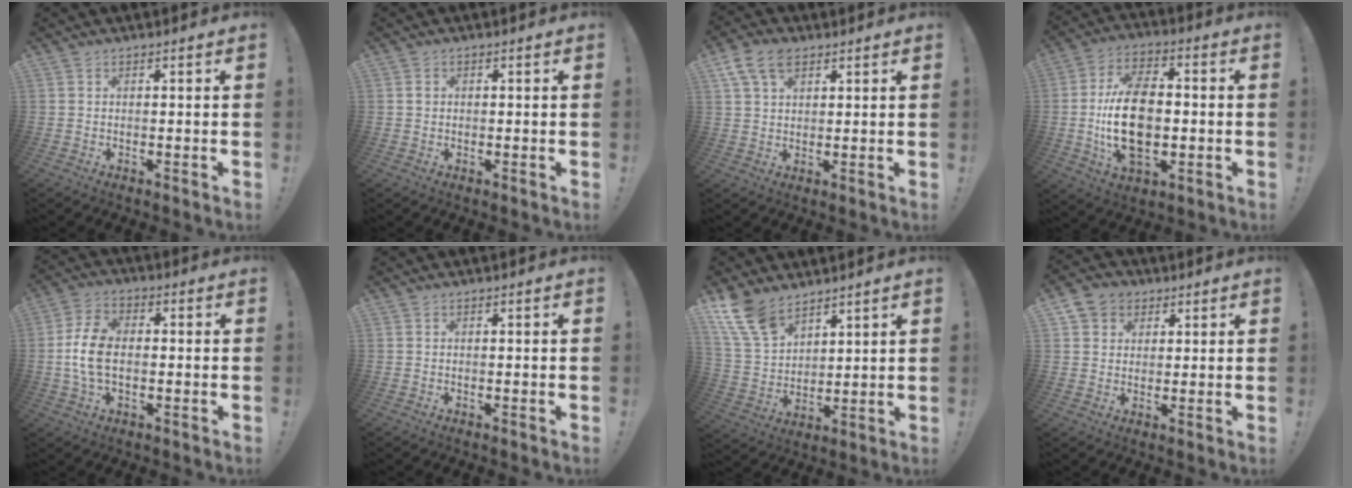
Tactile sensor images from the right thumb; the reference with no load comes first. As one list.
[{"total": 1.0, "force": [0.1, 0.9, 0.4], "torque": [-0.001, 0.001, 0.000]}, {"total": 9.0, "force": [4.6, 5.6, 5.3], "torque": [-0.091, -0.006, 0.090]}, {"total": 18.4, "force": [-1.8, 11.3, 14.5], "torque": [-0.266, -0.001, -0.033]}, {"total": 9.8, "force": [-1.0, 6.1, 7.7], "torque": [-0.145, 0.000, -0.016]}, {"total": 0.0}, {"total": 12.8, "force": [9.3, 6.7, 5.7], "torque": [-0.122, -0.049, 0.183]}, {"total": 6.5, "force": [3.0, 5.5, 1.7], "torque": [-0.029, -0.010, 0.061]}]